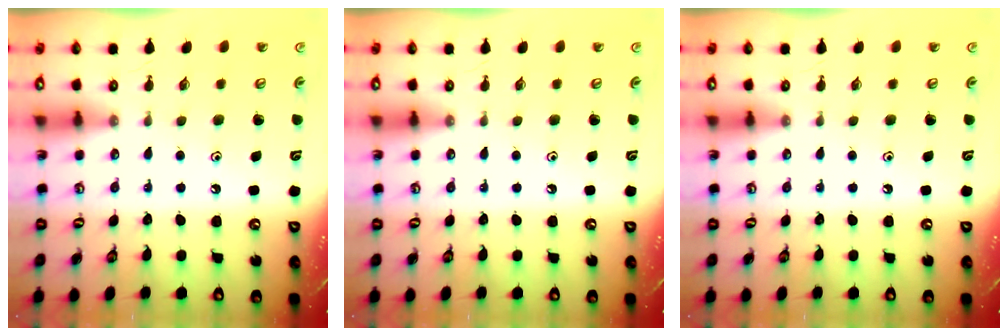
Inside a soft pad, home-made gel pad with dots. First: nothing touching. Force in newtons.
{"total": 0.0}
{"total": 0.0}